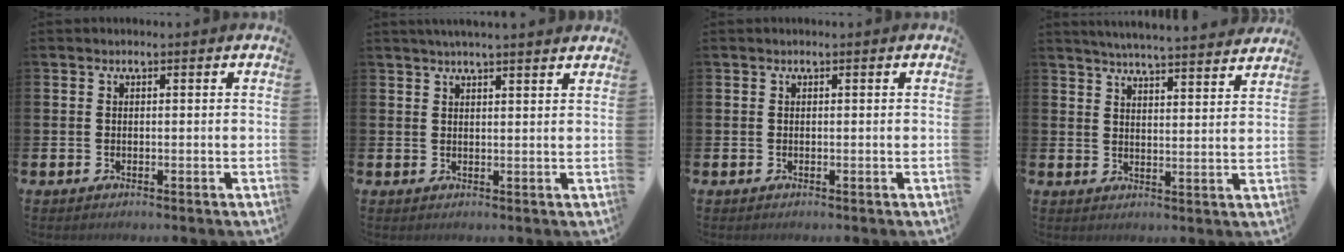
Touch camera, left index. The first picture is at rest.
{"total": 2.8, "force": [2.7, -0.3, 0.7], "torque": [-0.018, -0.006, 0.049]}
{"total": 0.0}
{"total": 5.3, "force": [5.2, -0.4, 0.8], "torque": [-0.030, -0.036, 0.091]}